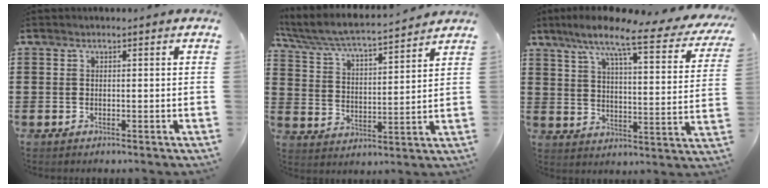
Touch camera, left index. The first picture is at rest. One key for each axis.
{"total": 5.7, "fx": 5.3, "fy": 0.1, "fz": 2.0, "tx": -0.064, "ty": -0.039, "tz": 0.086}
{"total": 10.6, "fx": 8.0, "fy": 0.7, "fz": 6.8, "tx": -0.144, "ty": -0.049, "tz": 0.125}